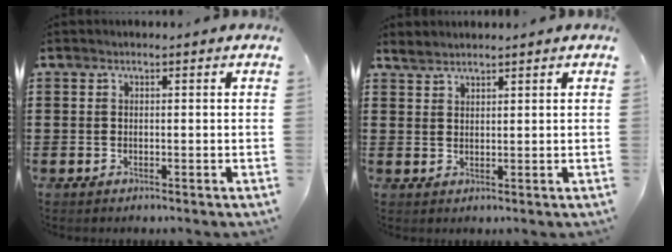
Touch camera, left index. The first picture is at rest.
{"total": 1.8, "force": [1.7, 0.3, 0.1], "torque": [-0.006, 0.002, 0.035]}